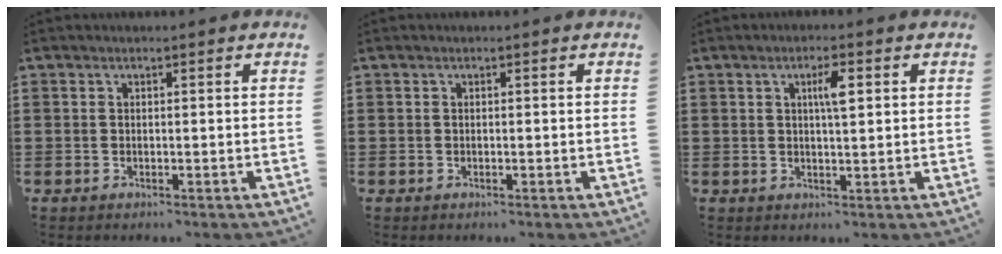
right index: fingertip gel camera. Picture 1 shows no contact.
{"total": 0.0}
{"total": 3.5, "force": [1.0, 0.8, 3.3], "torque": [-0.059, 0.006, 0.011]}